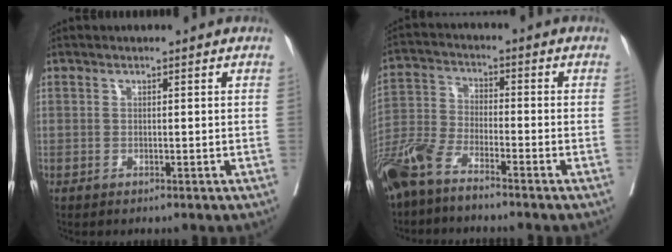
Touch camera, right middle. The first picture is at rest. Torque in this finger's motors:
{"motor_torque": [1.34, -0.80, 0.97, 0.21]}